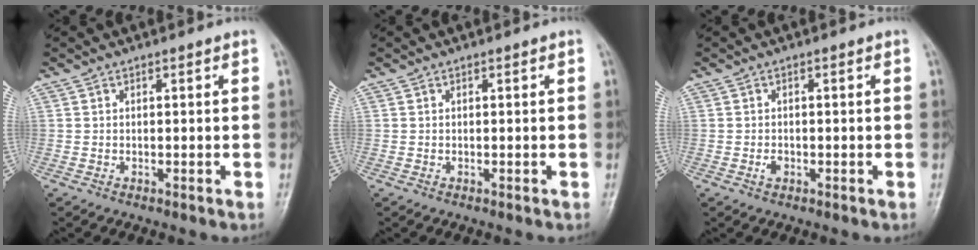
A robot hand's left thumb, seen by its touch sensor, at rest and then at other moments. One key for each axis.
{"total": 0.0}
{"total": 1.4, "fx": -0.5, "fy": 0.9, "fz": 0.9, "tx": -0.012, "ty": 0.004, "tz": -0.009}